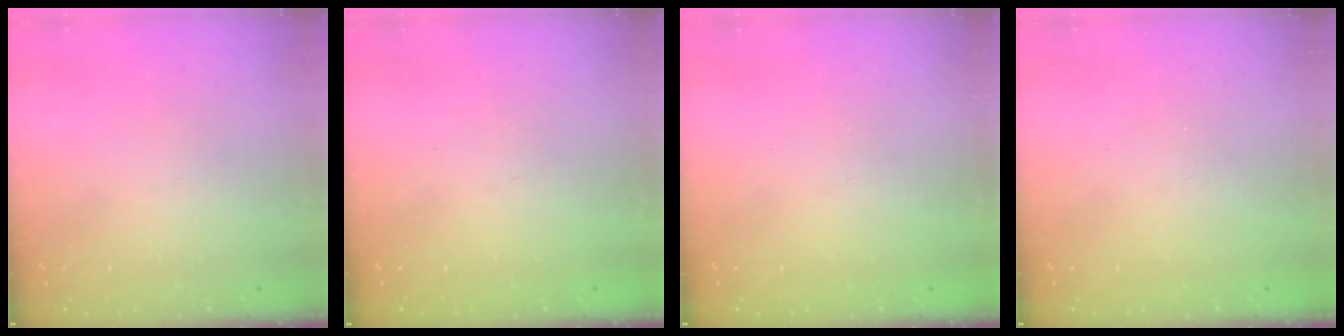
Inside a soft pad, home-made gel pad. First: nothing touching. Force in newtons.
{"total": 1.5, "press": 1.2, "slide": 0.8}
{"total": 1.3, "press": 1.0, "slide": 0.7}
{"total": 0.9, "press": 0.9, "slide": 0.2}